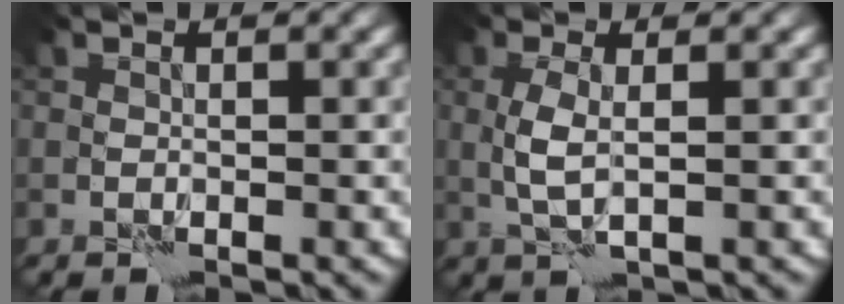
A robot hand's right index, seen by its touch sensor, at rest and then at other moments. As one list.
[{"total": 2.0, "force": [0.4, 0.4, 2.0], "torque": [-0.047, -0.001, 0.007]}]